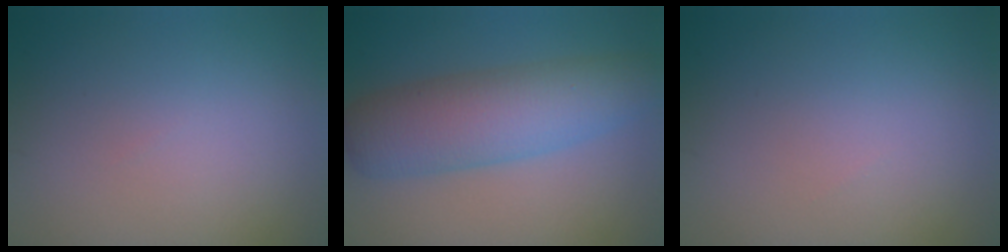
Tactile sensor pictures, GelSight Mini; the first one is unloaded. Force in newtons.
{"total": 7.0, "press": 7.0, "slide": 0.0}
{"total": 0.0}